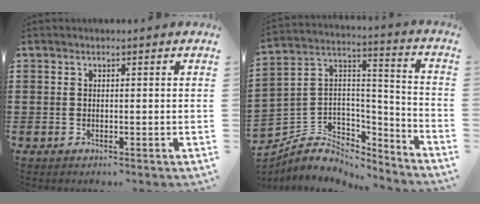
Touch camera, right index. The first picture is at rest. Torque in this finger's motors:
{"motor_torque": [0.00, 2.14, 0.03, 0.00]}